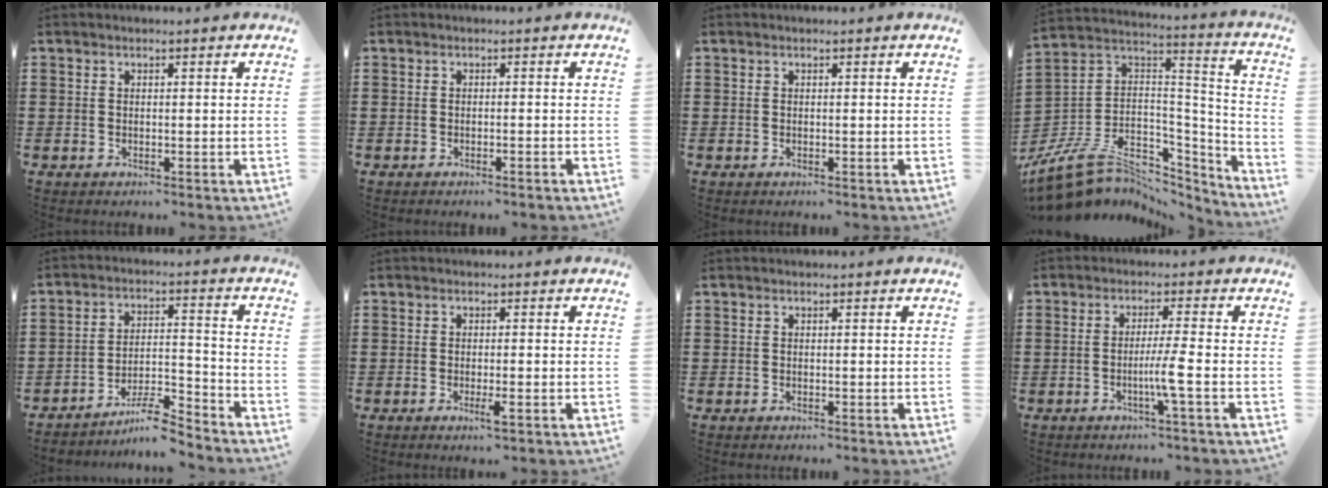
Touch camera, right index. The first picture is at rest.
{"total": 0.5, "force": [-0.4, -0.1, 0.2], "torque": [-0.005, -0.002, -0.009]}
{"total": 0.0}
{"total": 9.3, "force": [-5.2, 6.2, 4.6], "torque": [-0.116, -0.003, -0.095]}
{"total": 7.4, "force": [-6.7, 0.9, 2.9], "torque": [-0.042, 0.015, -0.125]}
{"total": 2.1, "force": [-0.9, 0.2, 1.9], "torque": [-0.040, -0.007, -0.017]}
{"total": 0.0}
{"total": 4.3, "force": [-1.3, -0.8, 4.0], "torque": [-0.077, -0.013, -0.029]}